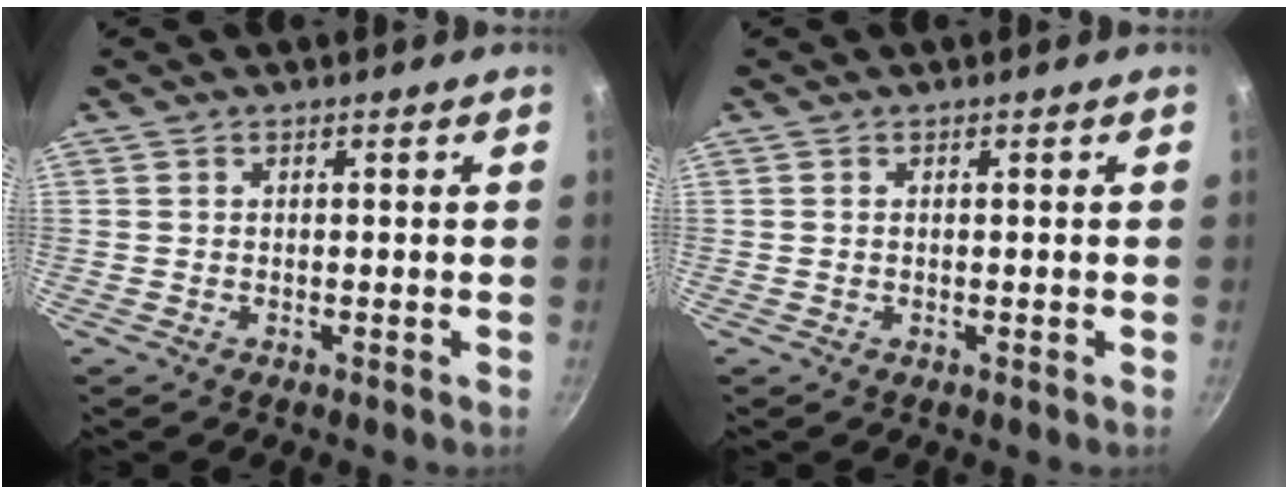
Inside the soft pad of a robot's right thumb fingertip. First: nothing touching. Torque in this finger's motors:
{"motor_torque": [0.20, -0.05, -0.21, 0.03, -0.01]}